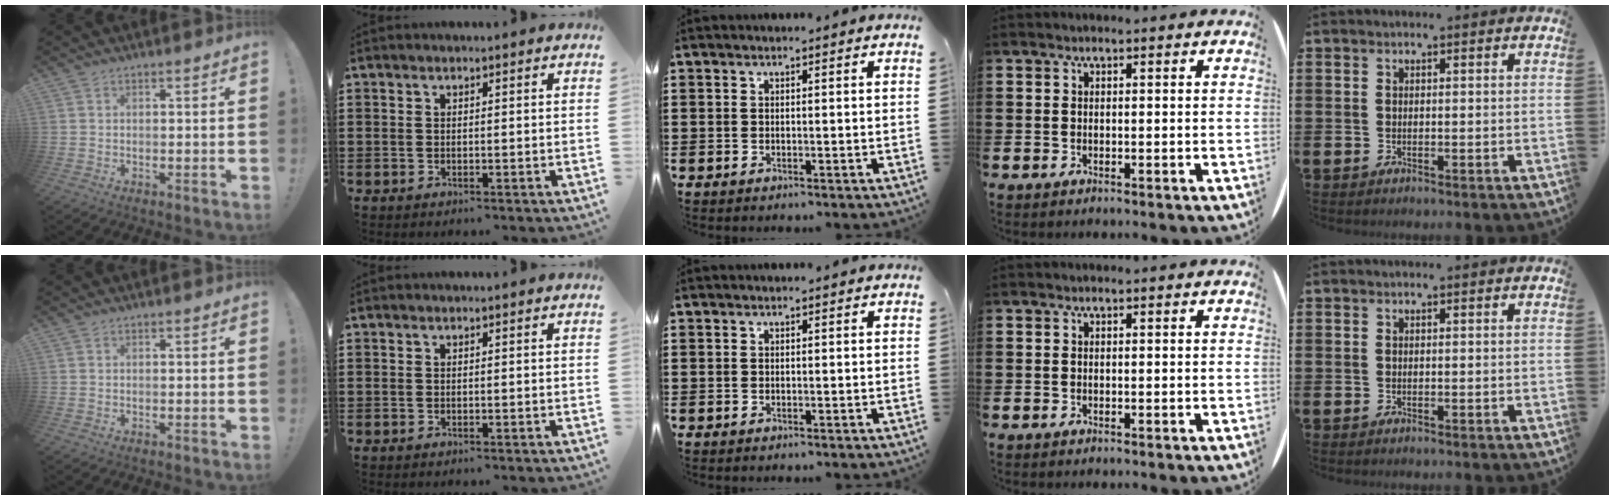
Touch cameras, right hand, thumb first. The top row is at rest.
{}